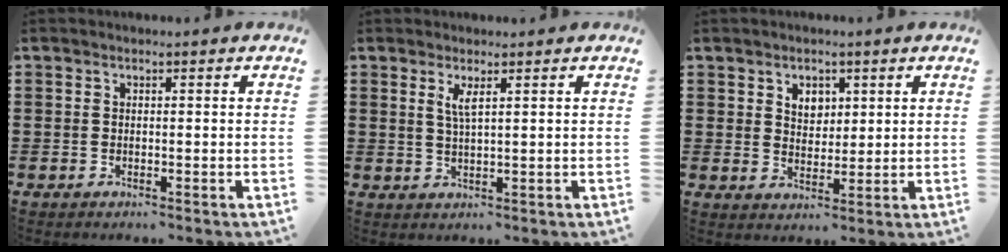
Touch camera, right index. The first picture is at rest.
{"total": 2.5, "force": [1.3, 0.3, 2.1], "torque": [-0.045, 0.001, 0.021]}
{"total": 3.2, "force": [1.7, 2.4, 1.3], "torque": [-0.027, 0.006, 0.028]}